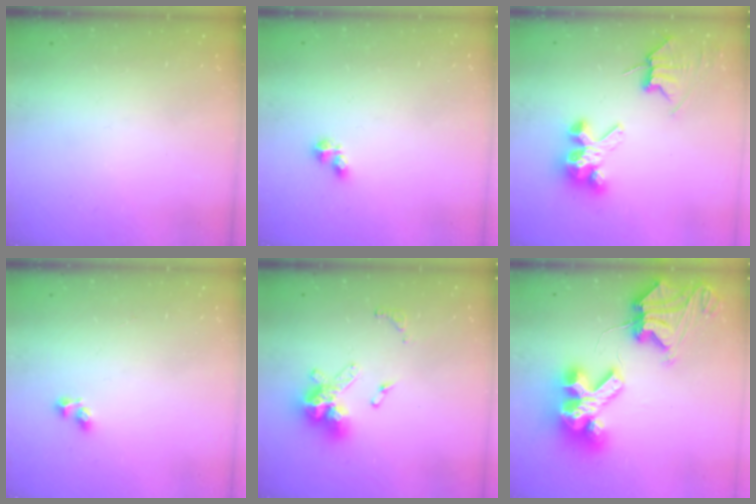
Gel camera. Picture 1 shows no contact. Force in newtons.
{"total": 4.5, "press": 4.5, "slide": 0.5}
{"total": 7.2, "press": 7.2, "slide": 0.6}
{"total": 4.6, "press": 4.3, "slide": 1.8}
{"total": 13.4, "press": 13.4, "slide": 1.3}
{"total": 18.4, "press": 18.3, "slide": 2.4}